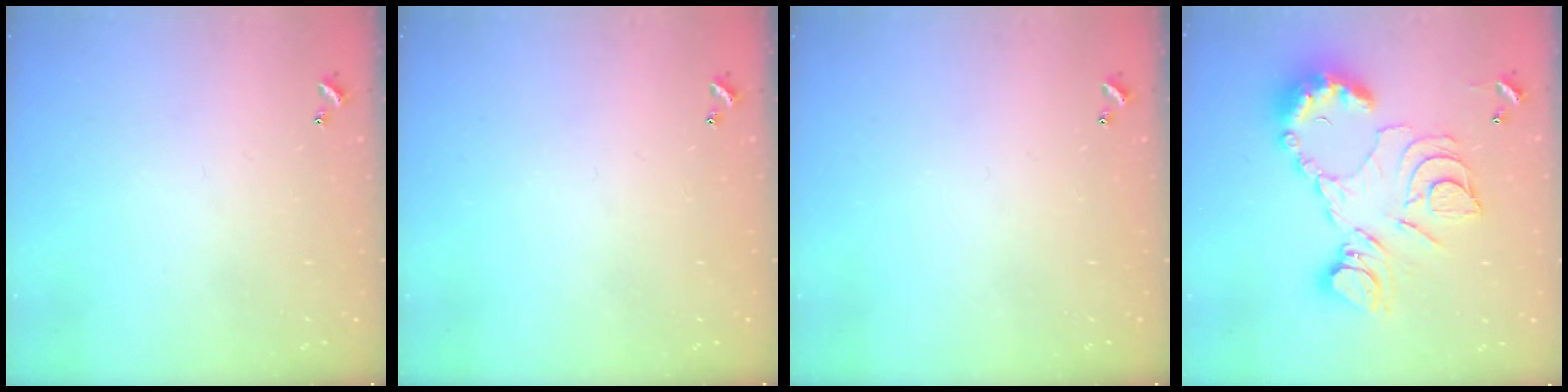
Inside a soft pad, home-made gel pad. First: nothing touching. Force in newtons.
{"total": 0.0}
{"total": 0.0}
{"total": 18.9, "press": 18.9, "slide": 0.9}